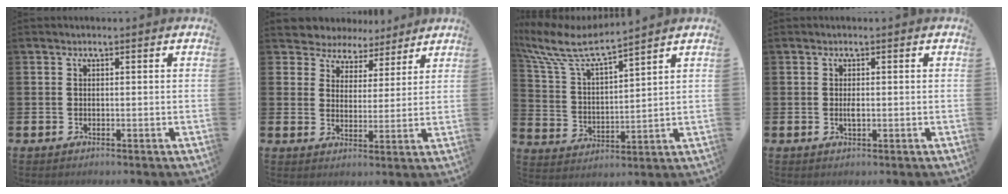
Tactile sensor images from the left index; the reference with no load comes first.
{"total": 5.6, "force": [5.0, 2.6, -0.5], "torque": [-0.022, -0.031, 0.088]}
{"total": 7.4, "force": [6.6, 1.2, 3.3], "torque": [-0.100, -0.039, 0.111]}
{"total": 1.2, "force": [0.1, 0.3, 1.1], "torque": [-0.022, 0.001, 0.000]}